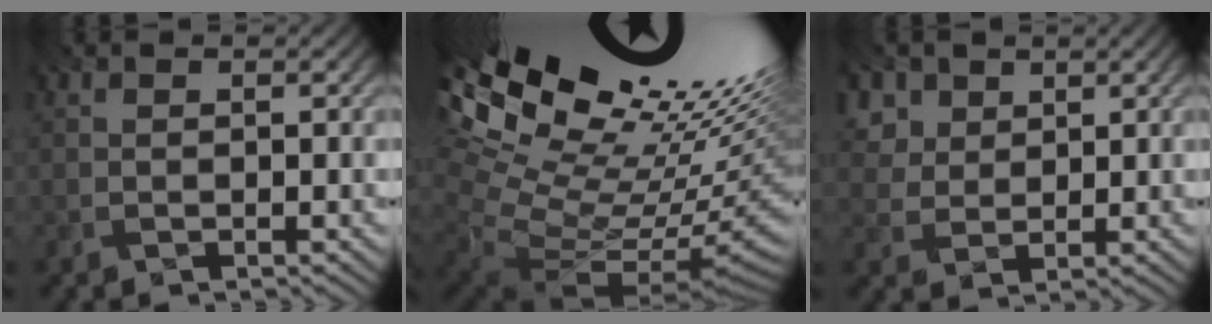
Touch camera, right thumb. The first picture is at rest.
{"total": 19.4, "force": [8.5, 8.8, 15.1], "torque": [-0.241, 0.036, 0.163]}
{"total": 5.2, "force": [2.6, 3.8, 2.6], "torque": [-0.094, 0.003, 0.052]}